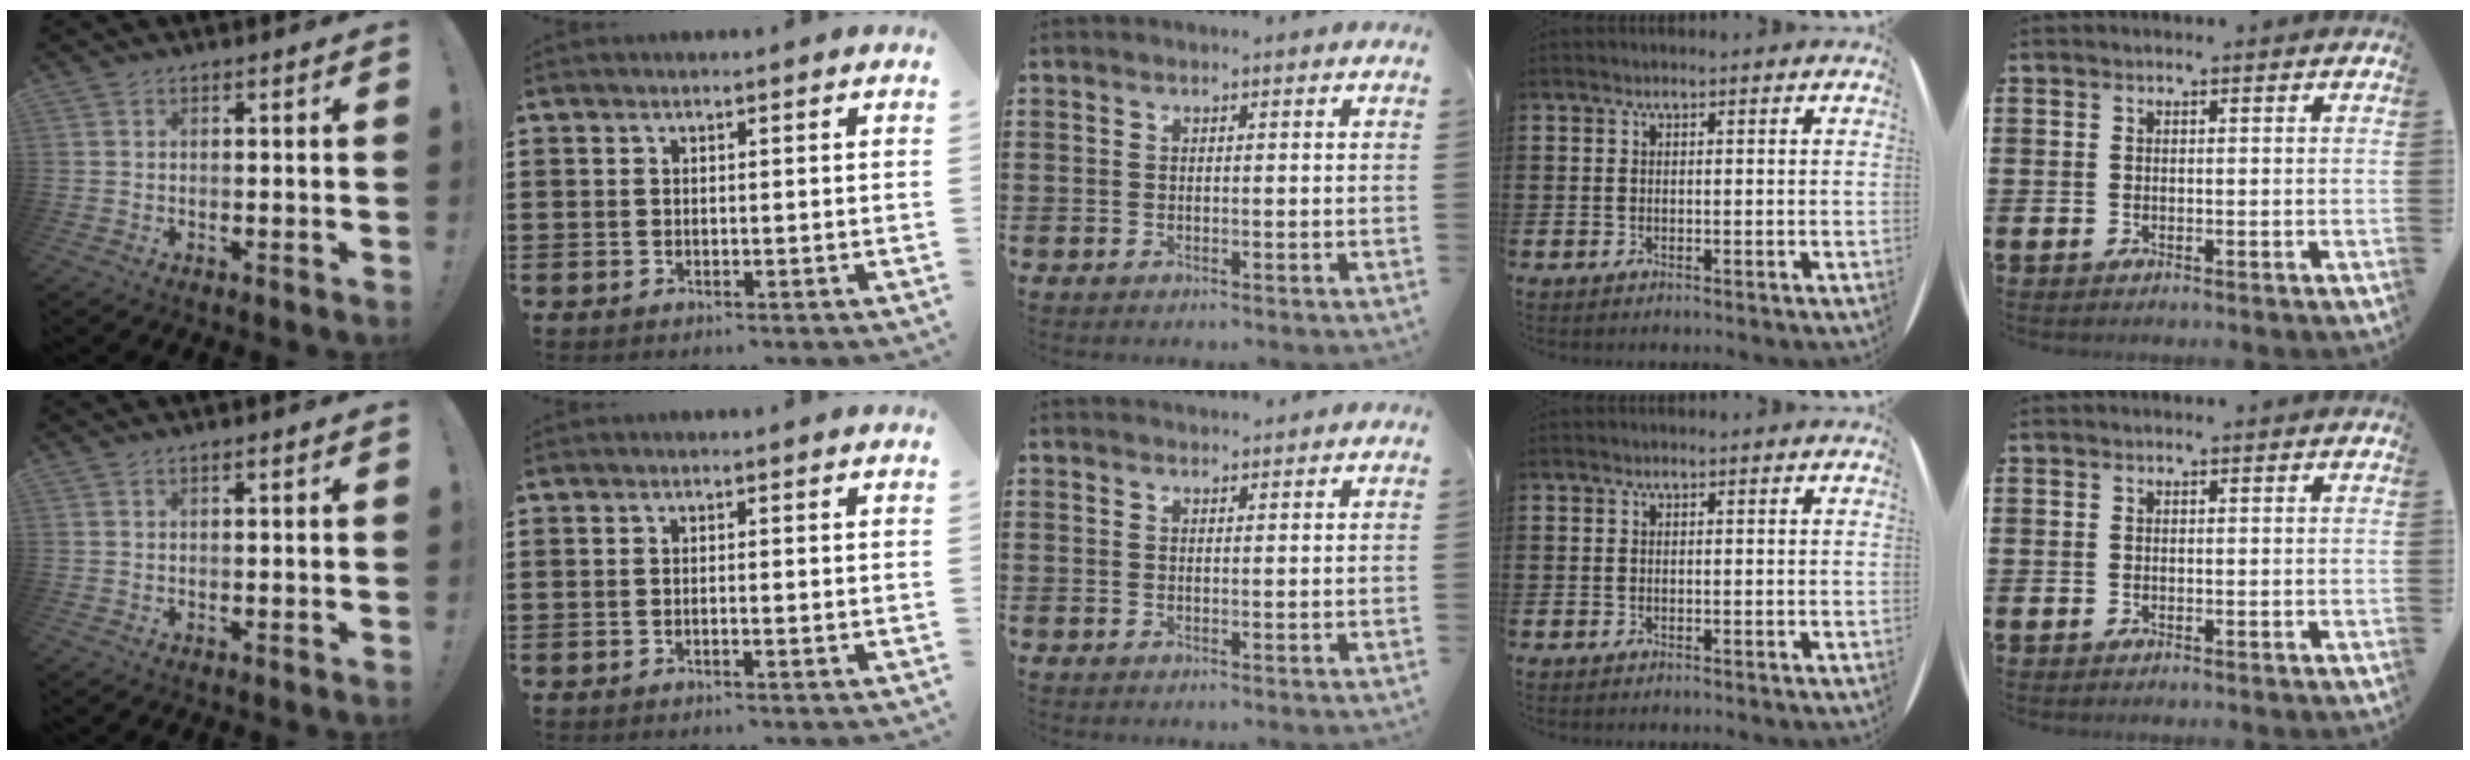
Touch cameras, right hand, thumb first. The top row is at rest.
{"thumb": {"total": 0.7, "force": [0.4, -0.1, 0.6], "torque": [-0.016, 0.003, 0.006]}, "index": {"total": 0.6, "force": [-0.3, -0.1, 0.6], "torque": [-0.009, -0.003, -0.005]}, "middle": {"total": 1.3, "force": [1.3, 0.0, -0.1], "torque": [-0.003, -0.002, 0.025]}}